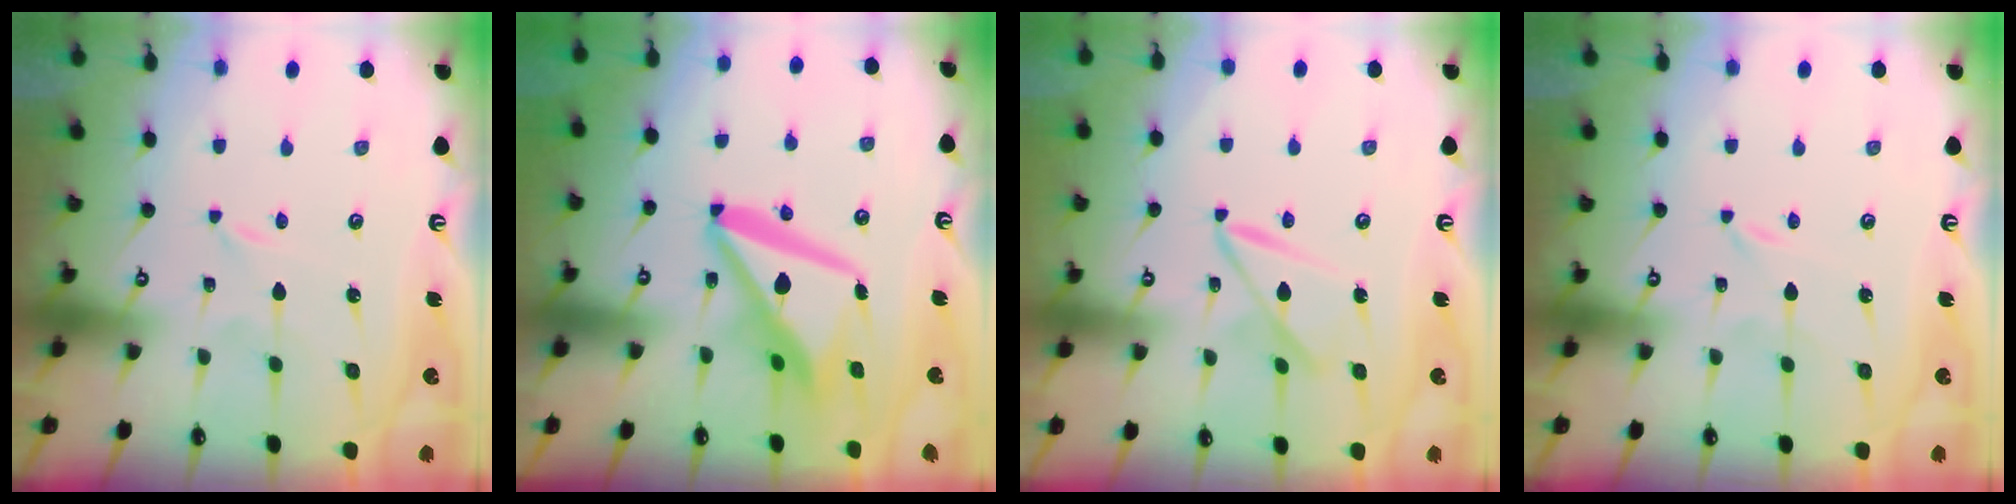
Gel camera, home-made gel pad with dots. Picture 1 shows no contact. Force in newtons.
{"total": 15.5, "press": 15.4, "slide": 1.9}
{"total": 9.1, "press": 9.1, "slide": 0.6}
{"total": 0.0}